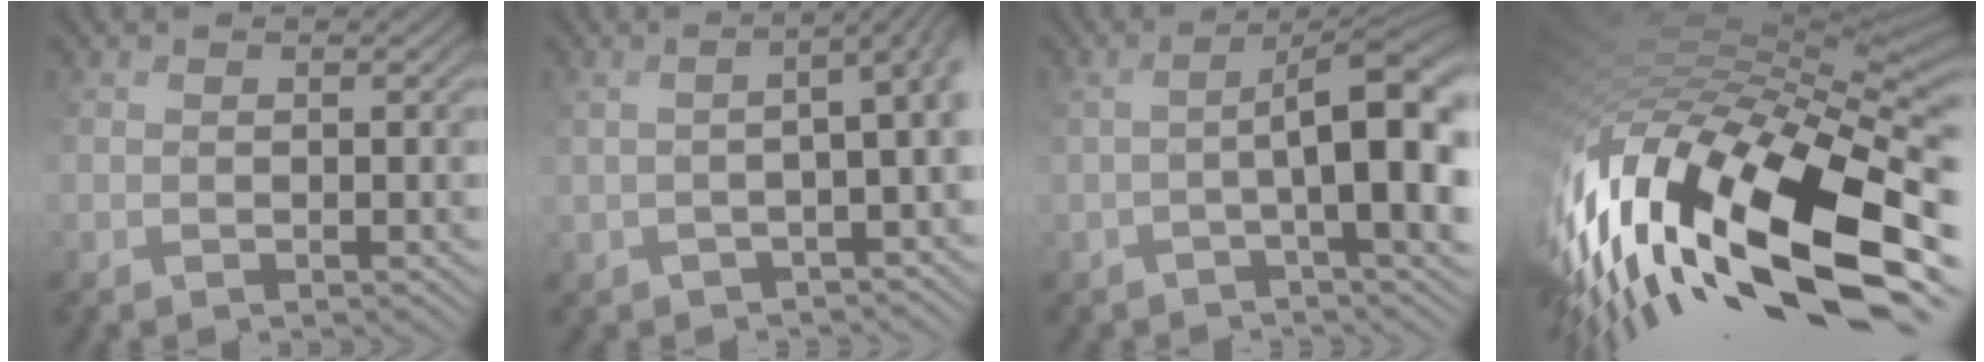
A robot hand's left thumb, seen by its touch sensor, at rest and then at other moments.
{"total": 5.1, "force": [-0.8, 1.5, 4.8], "torque": [-0.033, 0.008, -0.005]}
{"total": 9.3, "force": [-1.6, 1.9, 9.0], "torque": [-0.115, 0.014, -0.019]}
{"total": 16.8, "force": [-3.6, 6.4, 15.1], "torque": [-0.317, -0.035, -0.042]}